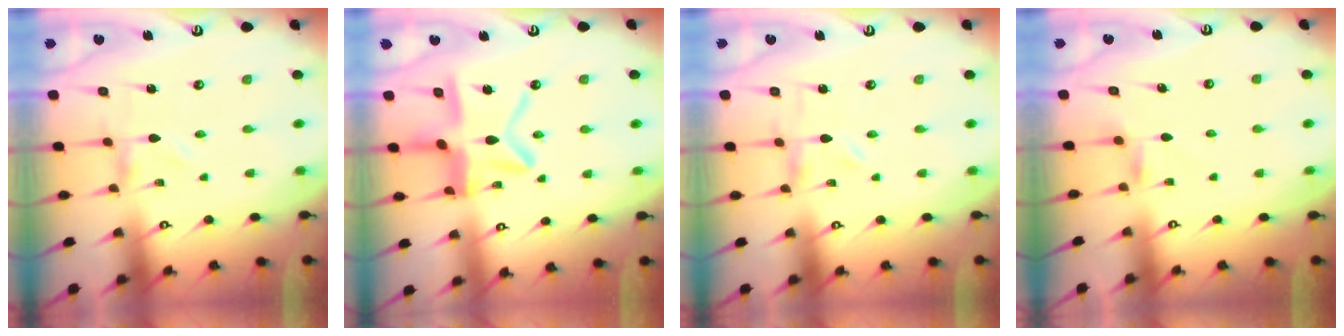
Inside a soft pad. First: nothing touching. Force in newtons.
{"total": 14.0, "press": 13.9, "slide": 1.4}
{"total": 0.0}
{"total": 4.5, "press": 4.4, "slide": 0.6}